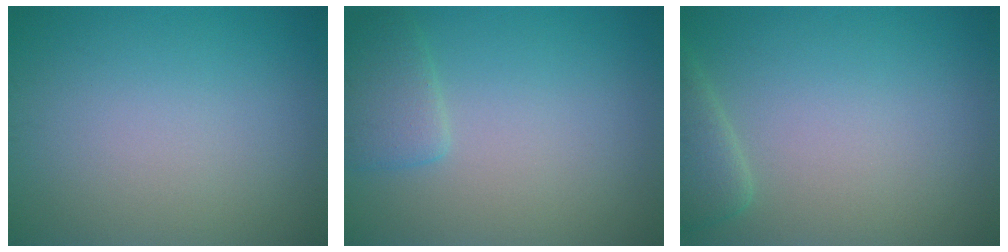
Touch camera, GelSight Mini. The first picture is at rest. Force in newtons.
{"total": 2.2, "press": 2.1, "slide": 0.2}
{"total": 2.2, "press": 2.2, "slide": 0.2}